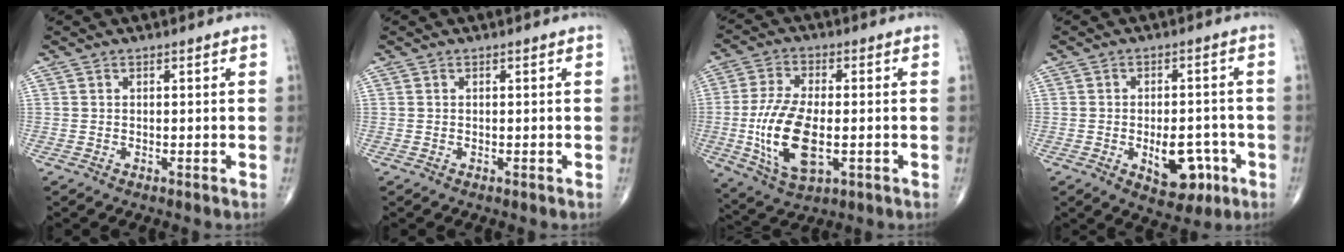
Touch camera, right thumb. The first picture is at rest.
{"total": 0.0}
{"total": 14.5, "force": [-2.4, 6.9, 12.5], "torque": [-0.251, -0.004, -0.036]}
{"total": 9.1, "force": [-3.0, 5.1, 6.9], "torque": [-0.073, 0.016, -0.031]}